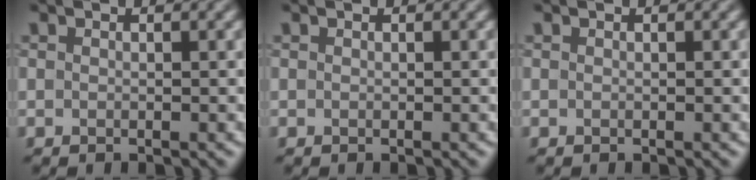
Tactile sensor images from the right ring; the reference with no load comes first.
{"total": 0.0}
{"total": 0.0}